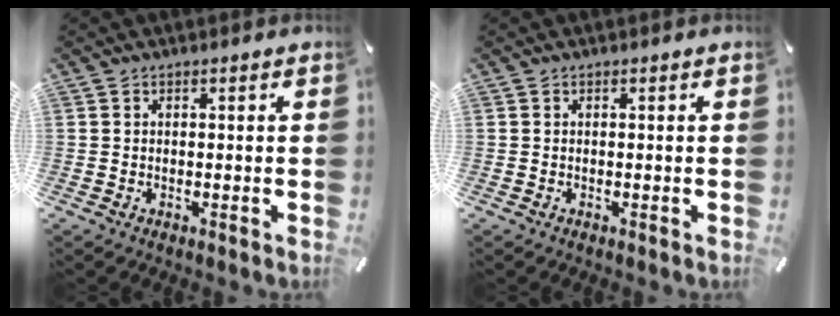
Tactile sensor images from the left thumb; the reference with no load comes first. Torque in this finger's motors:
{"motor_torque": [-0.11, 0.11, -0.05, 0.09, 0.00]}